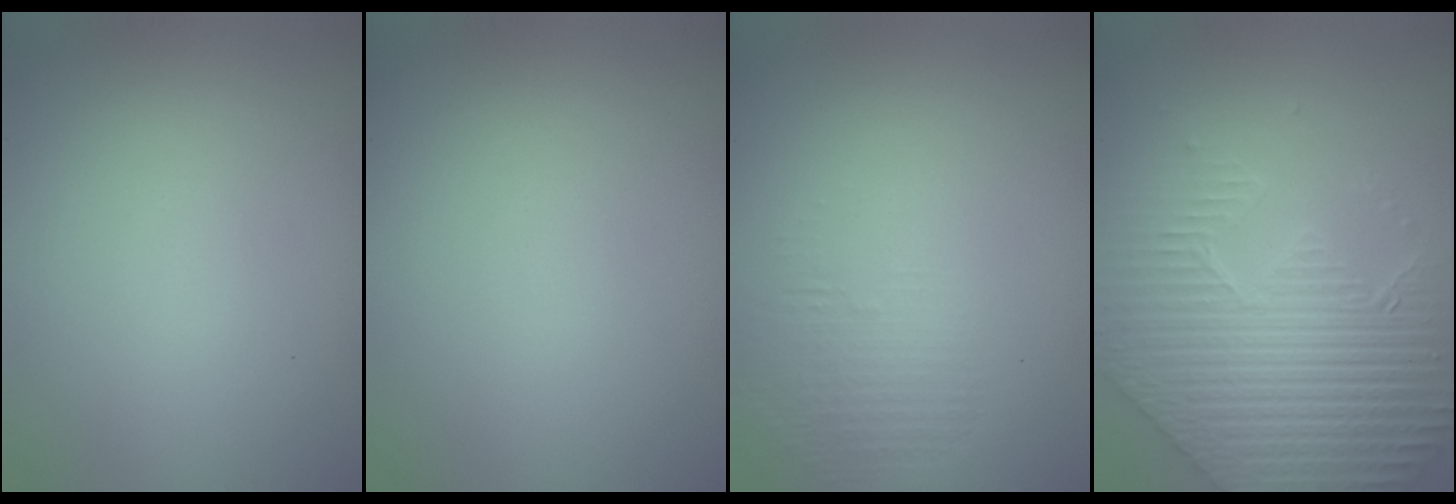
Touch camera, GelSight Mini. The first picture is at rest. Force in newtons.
{"total": 0.0}
{"total": 1.2, "press": 0.1, "slide": 1.2}
{"total": 8.4, "press": 6.5, "slide": 5.3}